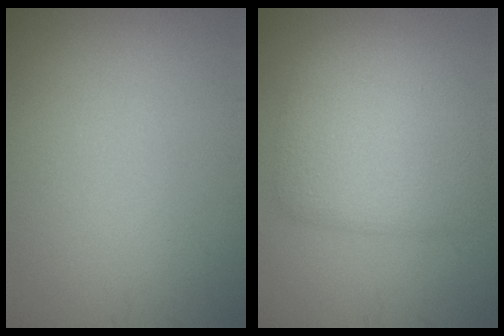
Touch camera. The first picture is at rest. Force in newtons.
{"total": 5.6, "press": 5.6, "slide": 0.3}